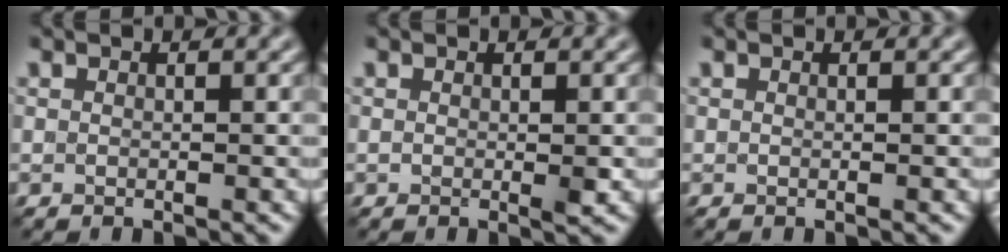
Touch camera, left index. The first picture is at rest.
{"total": 0.6, "force": [-0.1, -0.1, 0.5], "torque": [-0.008, -0.002, 0.000]}
{"total": 0.0}